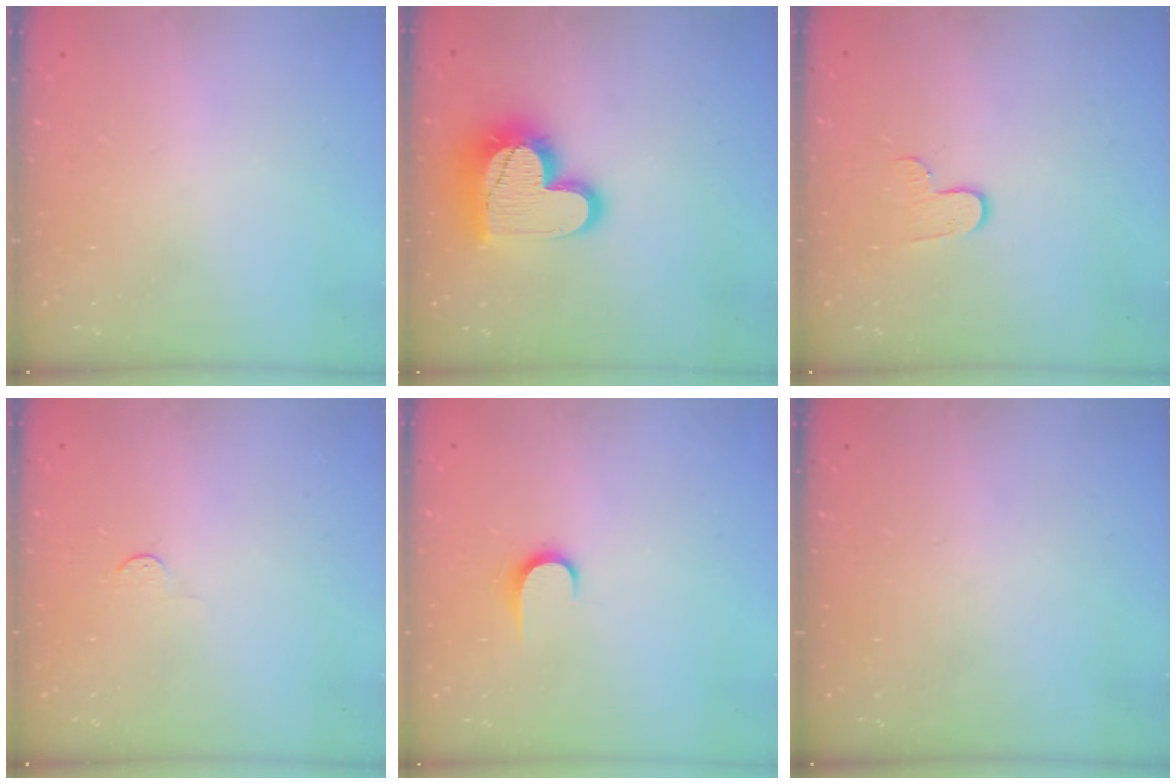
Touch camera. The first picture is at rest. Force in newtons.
{"total": 18.9, "press": 18.9, "slide": 1.4}
{"total": 6.9, "press": 6.9, "slide": 0.7}
{"total": 2.8, "press": 2.8, "slide": 0.4}
{"total": 6.1, "press": 6.1, "slide": 0.6}
{"total": 0.0}